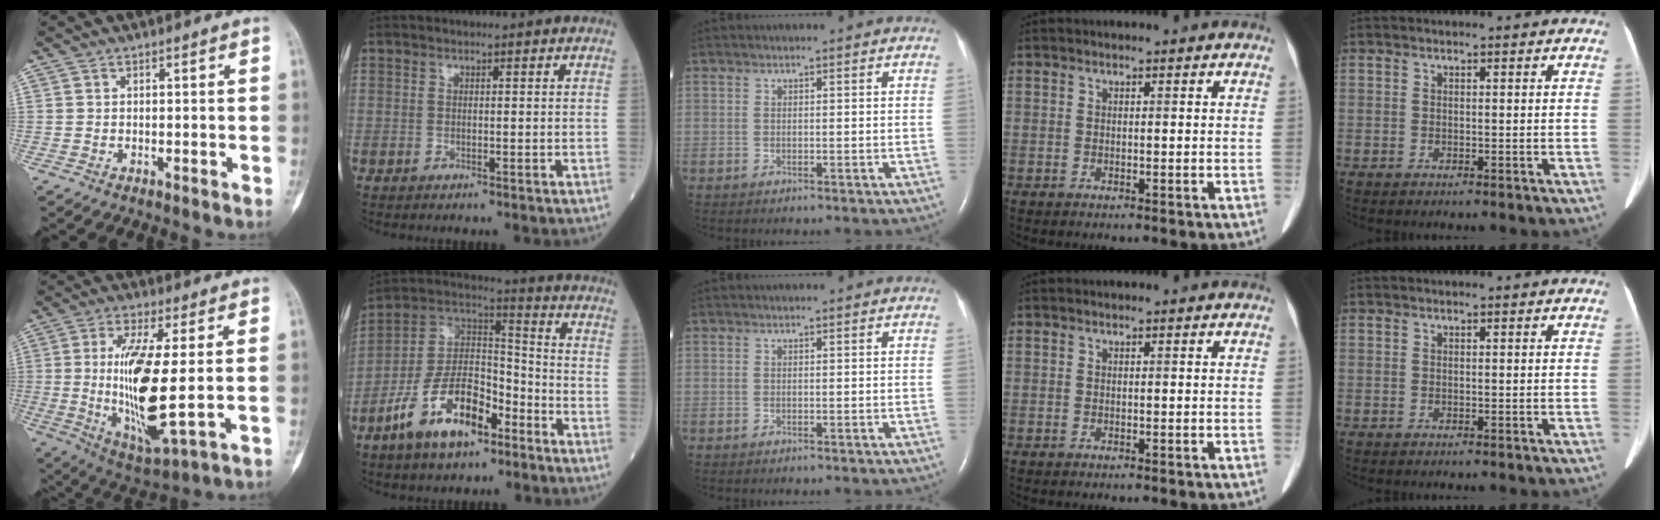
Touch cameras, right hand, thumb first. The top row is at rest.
{"thumb": {"total": 17.2, "force": [0.2, 4.6, 16.6], "torque": [-0.330, -0.024, 0.016]}, "index": {"total": 14.3, "force": [-8.0, 6.2, 10.1], "torque": [-0.198, 0.013, -0.148]}}